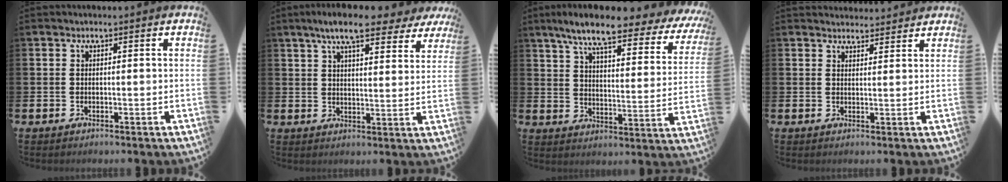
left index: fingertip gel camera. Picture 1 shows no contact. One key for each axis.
{"total": 9.0, "fx": 7.6, "fy": 1.9, "fz": 4.5, "tx": -0.090, "ty": -0.020, "tz": 0.133}
{"total": 9.0, "fx": 7.5, "fy": 1.0, "fz": 4.9, "tx": -0.119, "ty": -0.046, "tz": 0.123}
{"total": 2.7, "fx": 2.6, "fy": 0.6, "fz": -0.2, "tx": 0.007, "ty": -0.015, "tz": 0.047}